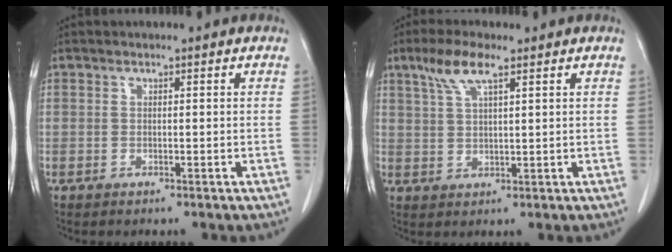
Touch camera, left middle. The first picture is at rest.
{"total": 5.6, "force": [3.4, 1.0, 4.3], "torque": [-0.097, 0.010, 0.069]}